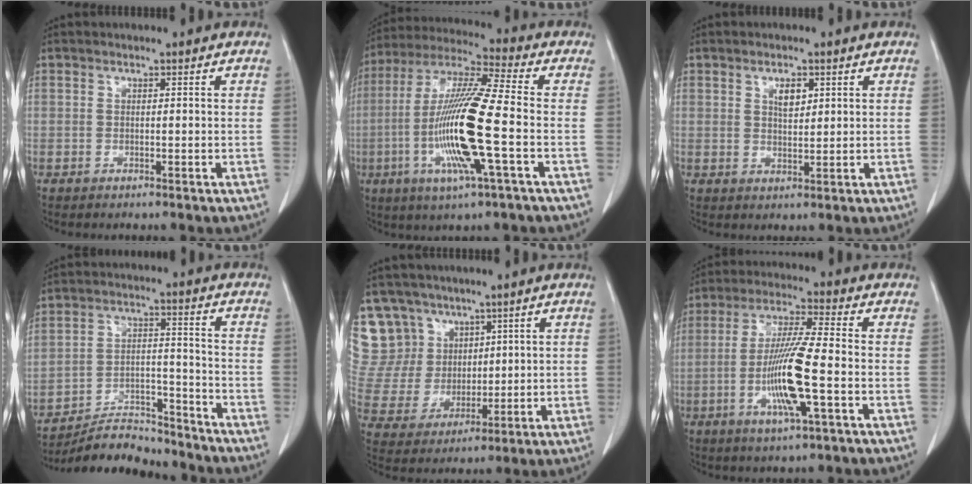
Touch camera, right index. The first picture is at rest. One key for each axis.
{"total": 16.5, "fx": -3.7, "fy": 0.4, "fz": 16.1, "tx": -0.332, "ty": -0.011, "tz": -0.077}
{"total": 2.9, "fx": 1.4, "fy": 1.2, "fz": 2.2, "tx": -0.036, "ty": -0.002, "tz": 0.024}
{"total": 10.3, "fx": -10.1, "fy": 1.9, "fz": 0.7, "tx": -0.004, "ty": 0.031, "tz": -0.175}
{"total": 12.1, "fx": 8.1, "fy": 9.0, "fz": 0.8, "tx": -0.039, "ty": 0.035, "tz": 0.180}
{"total": 11.4, "fx": -2.9, "fy": 0.0, "fz": 11.1, "tx": -0.219, "ty": -0.012, "tz": -0.060}